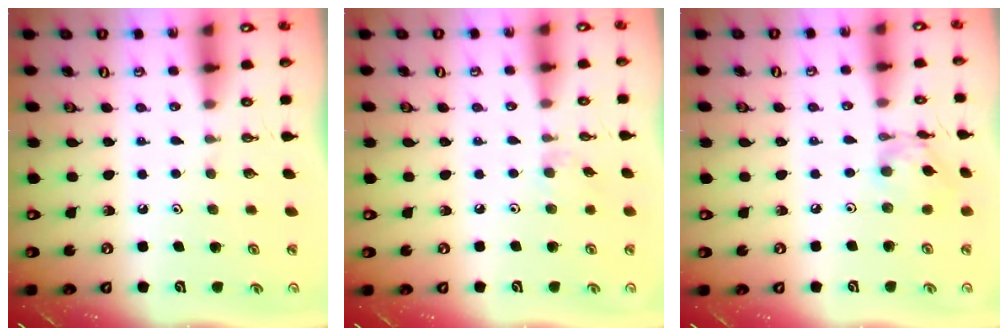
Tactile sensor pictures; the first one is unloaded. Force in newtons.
{"total": 2.7, "press": 2.6, "slide": 0.4}
{"total": 9.2, "press": 9.2, "slide": 0.6}